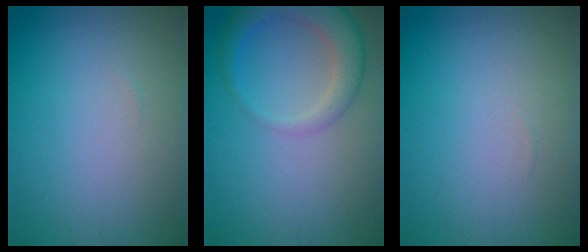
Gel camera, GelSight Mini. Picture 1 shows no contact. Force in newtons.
{"total": 4.6, "press": 4.6, "slide": 0.2}
{"total": 0.0}